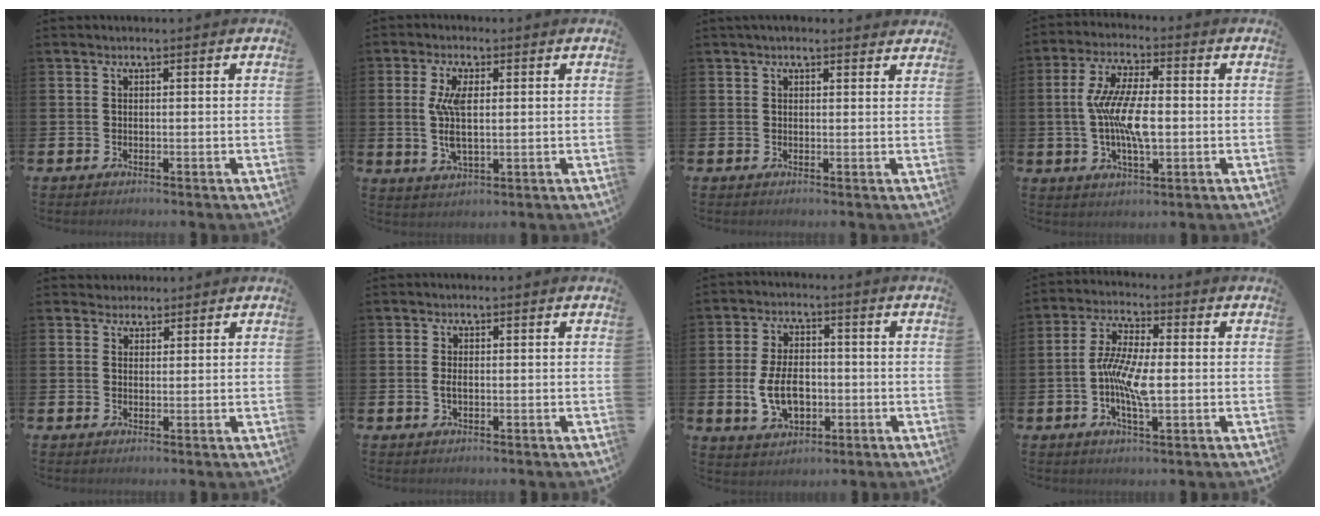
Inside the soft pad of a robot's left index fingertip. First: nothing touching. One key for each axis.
{"total": 5.6, "fx": 1.0, "fy": 2.3, "fz": 5.0, "tx": -0.099, "ty": -0.001, "tz": 0.012}
{"total": 1.7, "fx": 1.6, "fy": 0.4, "fz": 0.4, "tx": -0.009, "ty": 0.000, "tz": 0.029}
{"total": 9.2, "fx": -0.1, "fy": 3.4, "fz": 8.5, "tx": -0.170, "ty": 0.001, "tz": -0.006}
{"total": 2.5, "fx": 2.1, "fy": 1.2, "fz": -0.4, "tx": 0.011, "ty": -0.004, "tz": 0.037}
{"total": 1.1, "fx": 0.0, "fy": 0.4, "fz": 1.0, "tx": -0.023, "ty": 0.004, "tz": 0.000}
{"total": 6.9, "fx": -1.0, "fy": 4.4, "fz": 5.2, "tx": -0.099, "ty": 0.004, "tz": -0.022}
{"total": 6.7, "fx": -0.8, "fy": 2.2, "fz": 6.2, "tx": -0.127, "ty": 0.006, "tz": -0.019}